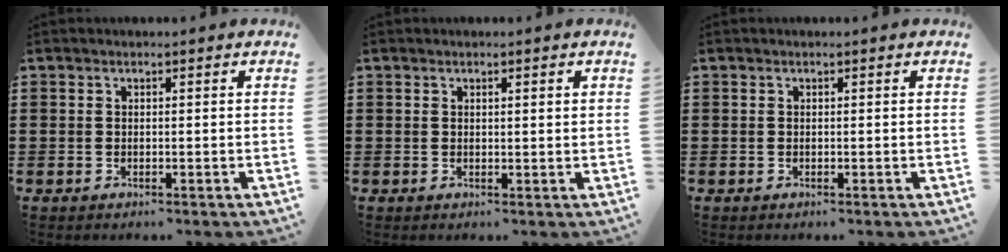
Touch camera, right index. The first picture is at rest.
{"total": 0.7, "force": [0.4, 0.1, 0.6], "torque": [-0.011, 0.002, 0.006]}
{"total": 0.0}